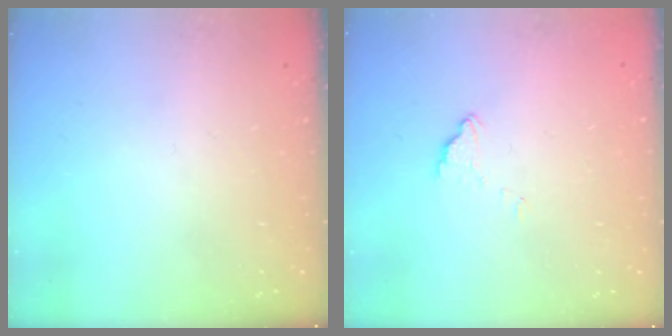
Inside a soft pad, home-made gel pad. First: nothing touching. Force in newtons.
{"total": 2.9, "press": 2.9, "slide": 0.4}